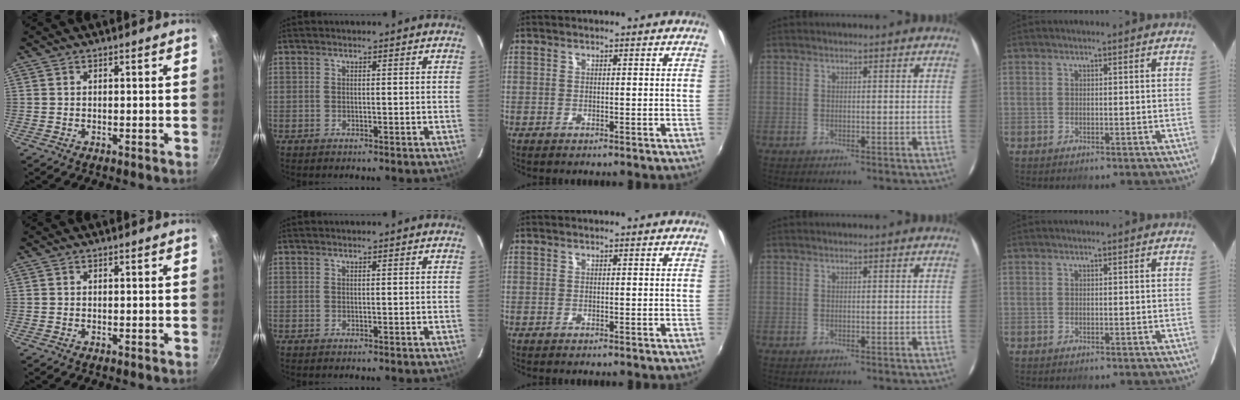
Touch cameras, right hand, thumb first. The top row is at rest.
{}